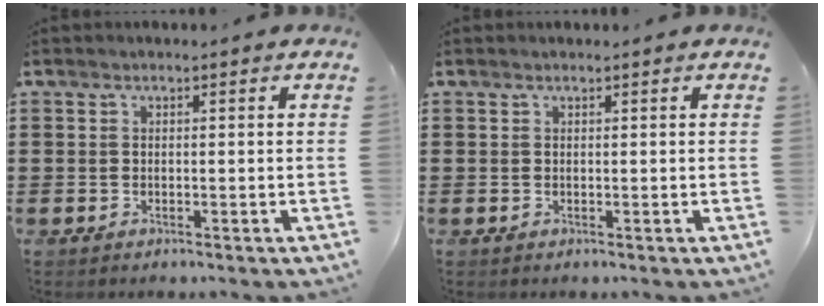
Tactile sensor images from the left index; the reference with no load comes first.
{"total": 0.0}